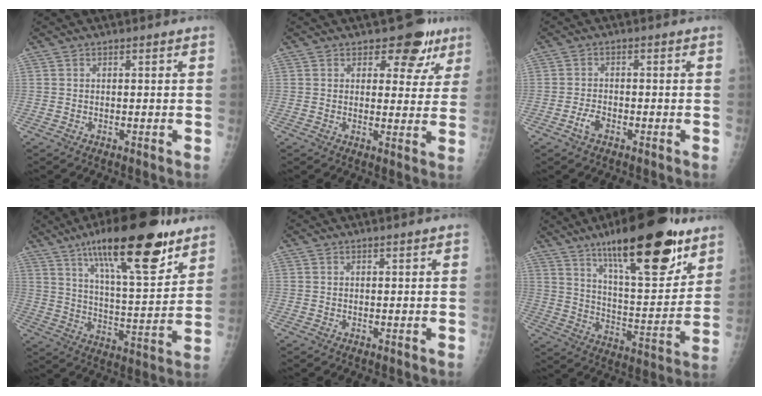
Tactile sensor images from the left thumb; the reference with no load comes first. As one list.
[{"total": 7.7, "force": [5.0, 4.6, 3.5], "torque": [-0.003, -0.023, 0.056]}, {"total": 2.6, "force": [-1.5, 1.3, 1.6], "torque": [-0.034, 0.009, -0.029]}, {"total": 22.3, "force": [13.8, 6.0, 16.5], "torque": [-0.236, -0.056, 0.223]}, {"total": 0.8, "force": [0.6, 0.0, 0.5], "torque": [-0.008, 0.000, 0.009]}, {"total": 24.5, "force": [15.4, 7.1, 17.7], "torque": [-0.241, -0.068, 0.246]}]